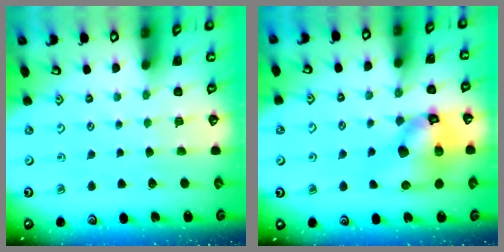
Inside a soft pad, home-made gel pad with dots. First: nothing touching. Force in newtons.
{"total": 14.4, "press": 14.2, "slide": 2.1}